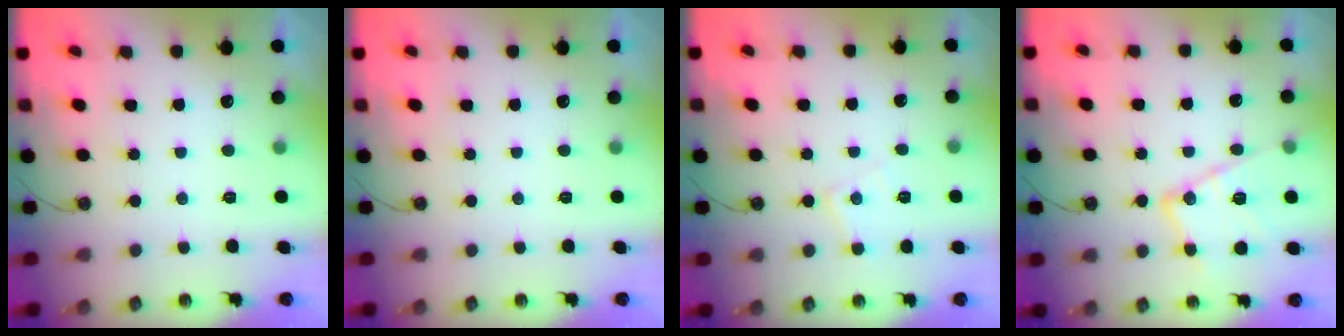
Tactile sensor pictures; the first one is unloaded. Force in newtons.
{"total": 0.0}
{"total": 6.4, "press": 6.4, "slide": 0.5}
{"total": 16.9, "press": 16.8, "slide": 1.6}